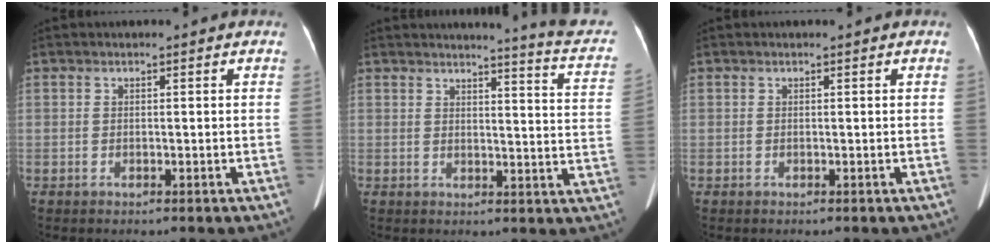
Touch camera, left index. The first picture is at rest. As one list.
[{"total": 11.0, "force": [10.2, -0.4, 4.0], "torque": [-0.042, -0.063, 0.090]}, {"total": 0.0}]